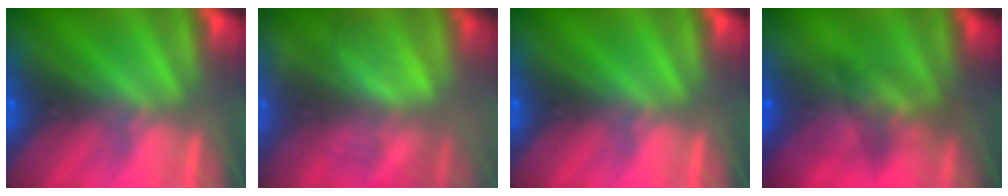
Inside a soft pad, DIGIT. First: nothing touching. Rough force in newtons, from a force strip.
{"total": 4.1}
{"total": 0.0}
{"total": 5.5}